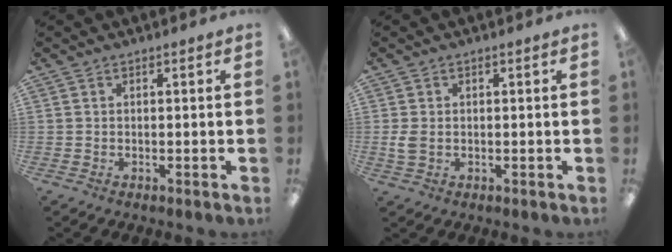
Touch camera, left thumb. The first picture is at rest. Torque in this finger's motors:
{"motor_torque": [-0.05, 0.07, 0.06, -0.05, 0.00]}